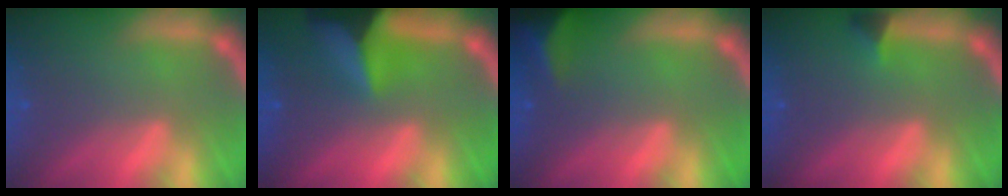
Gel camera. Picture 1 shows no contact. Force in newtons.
{"total": 9.4}
{"total": 6.0}
{"total": 1.4}